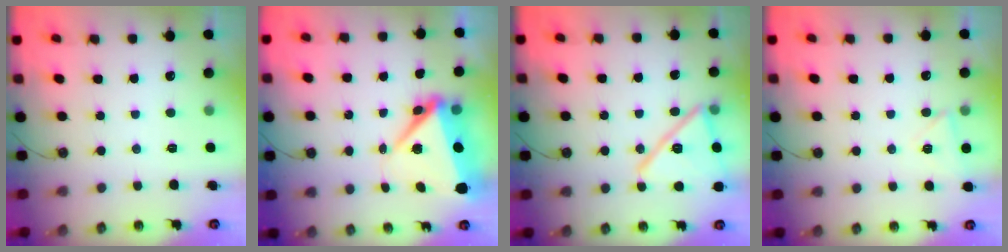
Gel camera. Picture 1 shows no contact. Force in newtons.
{"total": 9.0, "press": 8.9, "slide": 1.7}
{"total": 17.0, "press": 17.0, "slide": 0.5}
{"total": 5.1, "press": 5.1, "slide": 0.5}